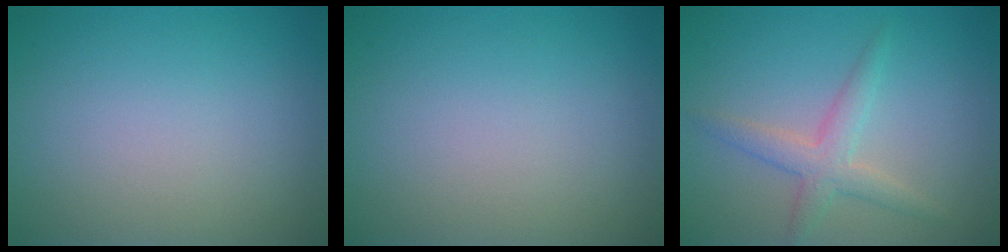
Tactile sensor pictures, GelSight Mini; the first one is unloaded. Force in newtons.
{"total": 0.0}
{"total": 2.8, "press": 2.8, "slide": 0.1}